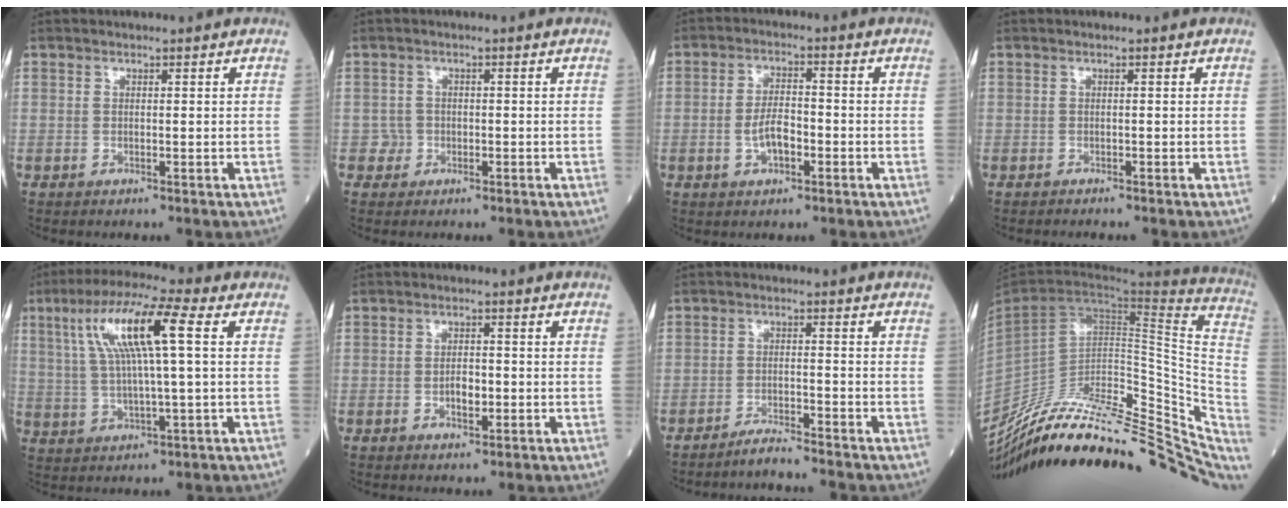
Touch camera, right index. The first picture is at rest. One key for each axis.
{"total": 1.8, "fx": -0.6, "fy": 1.7, "fz": 0.0, "tx": 0.009, "ty": 0.009, "tz": -0.014}
{"total": 5.1, "fx": -1.5, "fy": 2.2, "fz": 4.3, "tx": -0.081, "ty": 0.008, "tz": -0.028}
{"total": 0.8, "fx": -0.7, "fy": 0.0, "fz": 0.2, "tx": -0.006, "ty": -0.002, "tz": -0.012}
{"total": 12.4, "fx": 3.5, "fy": 1.1, "fz": 11.9, "tx": -0.235, "ty": 0.025, "tz": 0.063}
{"total": 3.1, "fx": -0.7, "fy": 1.5, "fz": 2.6, "tx": -0.041, "ty": 0.003, "tz": -0.011}
{"total": 3.5, "fx": -3.4, "fy": -0.5, "fz": 0.6, "tx": -0.012, "ty": -0.014, "tz": -0.060}
{"total": 32.5, "fx": -25.9, "fy": 10.6, "fz": 16.6, "tx": -0.182, "ty": -0.001, "tz": -0.363}